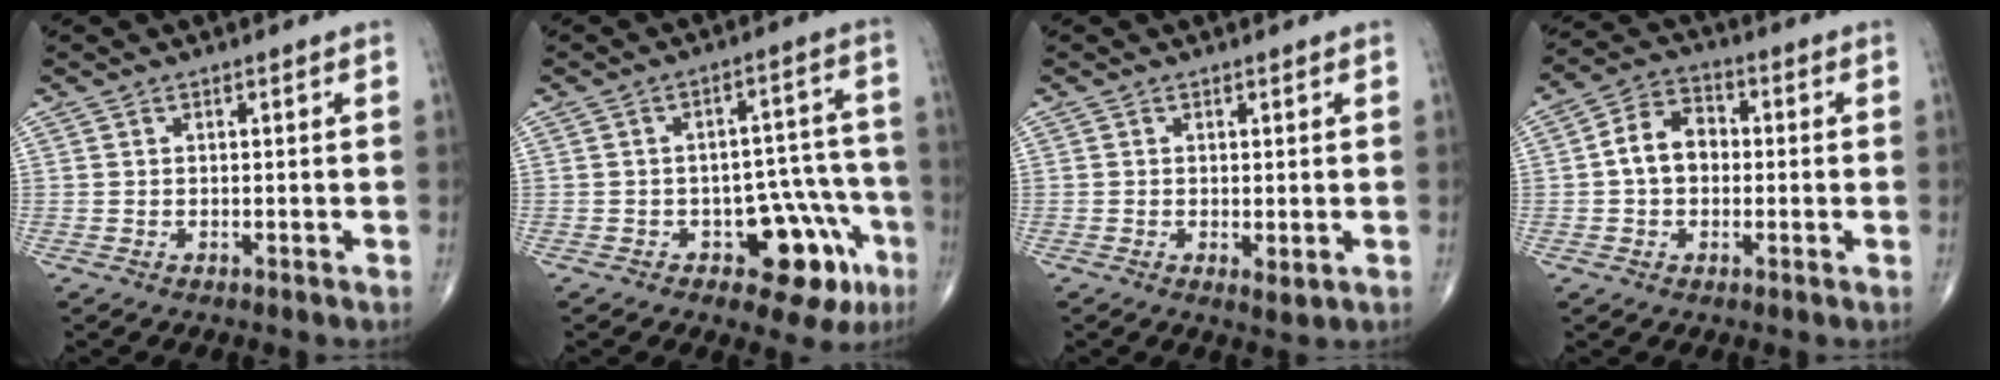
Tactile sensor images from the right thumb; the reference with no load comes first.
{"total": 12.5, "force": [-5.8, 6.8, 8.8], "torque": [-0.052, 0.046, -0.067]}
{"total": 2.1, "force": [-0.3, 0.9, 1.9], "torque": [-0.031, -0.008, -0.003]}
{"total": 8.0, "force": [-0.1, 6.0, 5.3], "torque": [-0.074, 0.024, -0.014]}